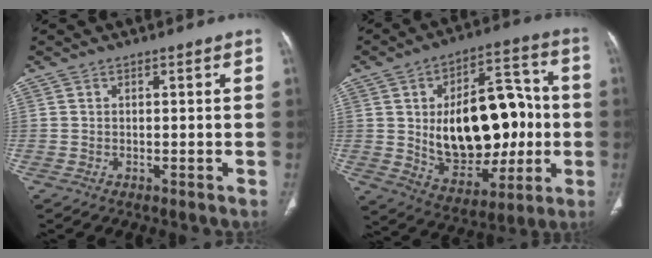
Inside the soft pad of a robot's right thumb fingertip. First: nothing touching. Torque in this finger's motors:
{"motor_torque": [1.12, 3.18, 1.17, -0.26, 0.31]}